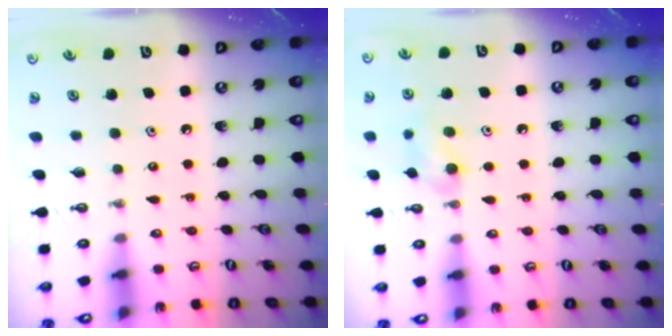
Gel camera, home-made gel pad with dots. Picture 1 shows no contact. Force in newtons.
{"total": 7.7, "press": 7.6, "slide": 1.3}